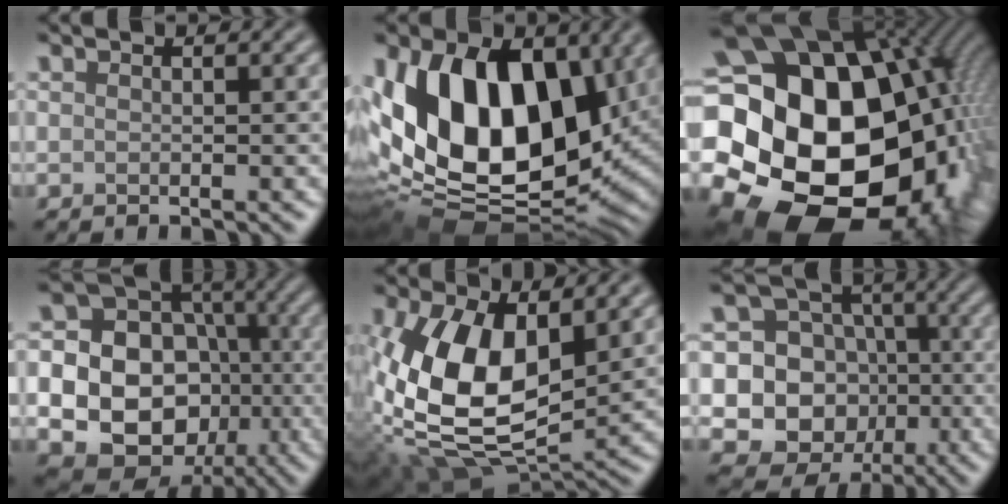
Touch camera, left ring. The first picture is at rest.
{"total": 18.2, "force": [2.6, 11.1, 14.2], "torque": [-0.262, -0.009, 0.028]}
{"total": 25.2, "force": [-3.4, 19.4, 15.7], "torque": [-0.273, -0.030, -0.099]}
{"total": 19.0, "force": [-3.2, 17.3, 7.3], "torque": [-0.169, -0.007, -0.067]}
{"total": 14.2, "force": [1.3, 7.9, 11.7], "torque": [-0.246, -0.020, 0.023]}
{"total": 14.9, "force": [-2.0, 14.3, 3.7], "torque": [-0.105, 0.004, -0.038]}